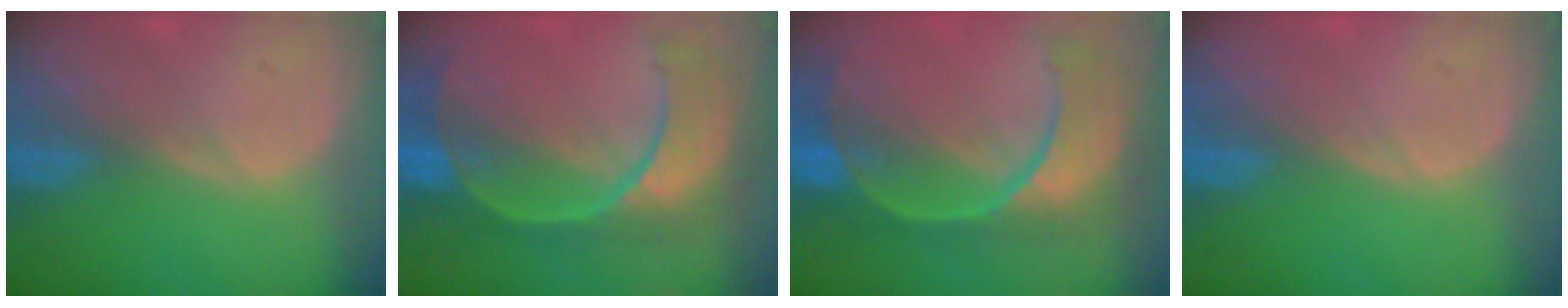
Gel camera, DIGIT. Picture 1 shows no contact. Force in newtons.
{"total": 11.1, "press": 9.3, "slide": 6.0}
{"total": 11.7, "press": 9.5, "slide": 6.8}
{"total": 0.0}